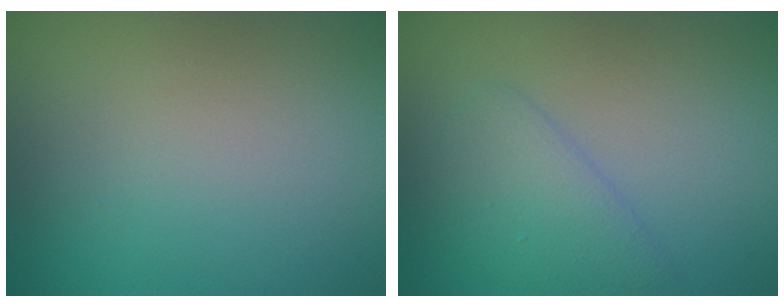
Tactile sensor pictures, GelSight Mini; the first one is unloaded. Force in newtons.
{"total": 3.0, "press": 3.0, "slide": 0.2}